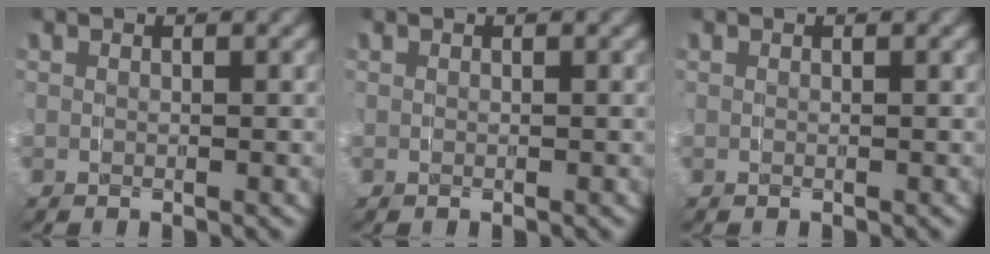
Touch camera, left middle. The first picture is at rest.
{"total": 0.0}
{"total": 0.0}